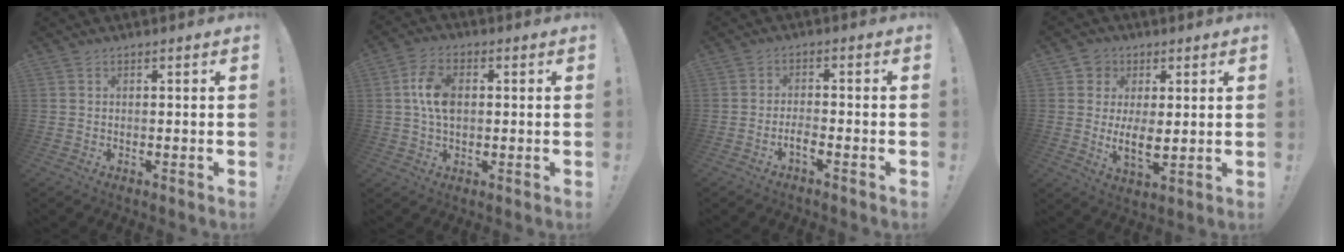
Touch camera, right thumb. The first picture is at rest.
{"total": 8.9, "force": [1.0, 5.7, 6.8], "torque": [-0.124, 0.007, 0.019]}
{"total": 2.9, "force": [-1.7, 0.2, 2.4], "torque": [-0.039, -0.005, -0.029]}
{"total": 7.3, "force": [1.1, 5.2, 5.0], "torque": [-0.072, -0.015, 0.023]}